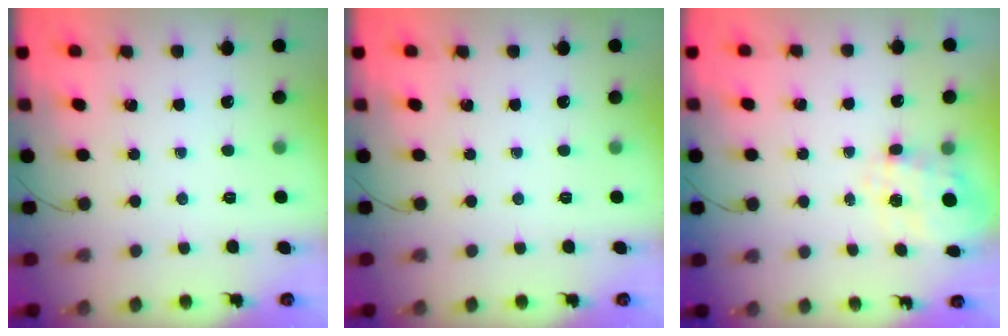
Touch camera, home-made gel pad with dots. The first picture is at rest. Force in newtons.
{"total": 0.0}
{"total": 7.9, "press": 7.8, "slide": 0.9}